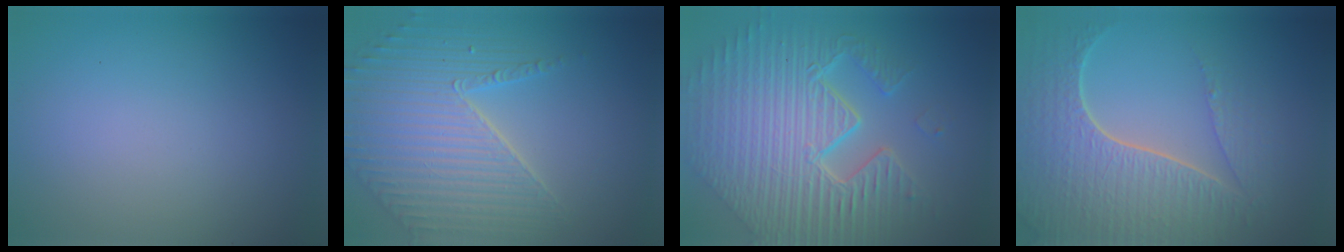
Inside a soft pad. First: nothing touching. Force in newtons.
{"total": 5.2, "press": 4.8, "slide": 2.1}
{"total": 10.8, "press": 7.1, "slide": 8.2}
{"total": 7.7, "press": 5.6, "slide": 5.3}